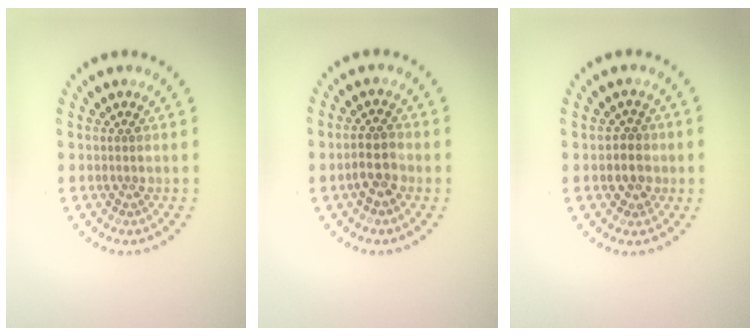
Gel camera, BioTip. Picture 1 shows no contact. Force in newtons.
{"total": 2.4, "press": 2.3, "slide": 0.8}
{"total": 1.6, "press": 1.4, "slide": 0.9}